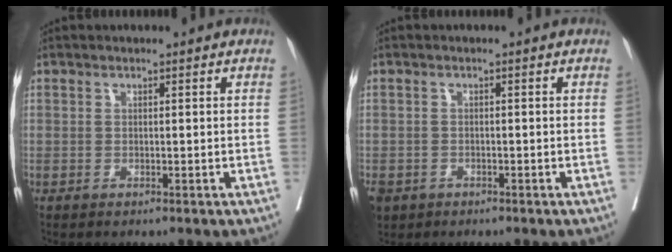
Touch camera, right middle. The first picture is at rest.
{"total": 5.3, "force": [-3.0, 4.1, 1.6], "torque": [-0.048, -0.005, -0.048]}